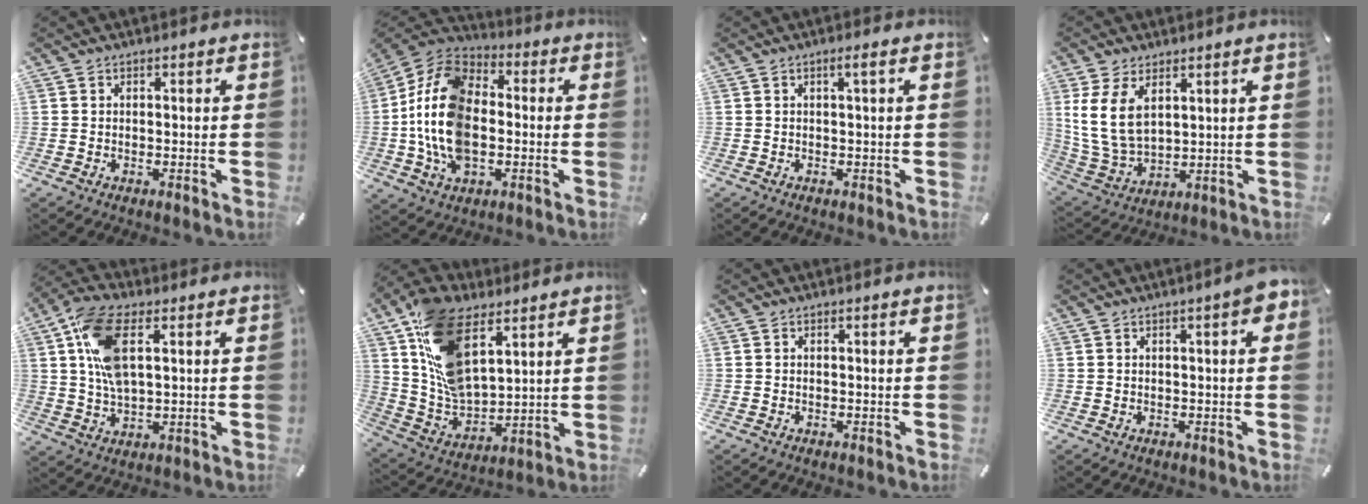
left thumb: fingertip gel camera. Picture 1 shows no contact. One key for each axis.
{"total": 17.7, "fx": -2.3, "fy": 12.0, "fz": 12.8, "tx": -0.299, "ty": 0.008, "tz": -0.046}
{"total": 2.2, "fx": 0.4, "fy": 0.1, "fz": 2.1, "tx": -0.040, "ty": 0.000, "tz": 0.005}
{"total": 10.6, "fx": 4.5, "fy": 6.7, "fz": 7.0, "tx": -0.168, "ty": -0.018, "tz": 0.084}
{"total": 13.0, "fx": 3.9, "fy": 6.4, "fz": 10.6, "tx": -0.231, "ty": 0.000, "tz": 0.073}
{"total": 18.3, "fx": 9.2, "fy": 10.7, "fz": 11.7, "tx": -0.250, "ty": -0.037, "tz": 0.171}
{"total": 0.0}
{"total": 4.7, "fx": 1.6, "fy": 1.1, "fz": 4.2, "tx": -0.064, "ty": 0.001, "tz": 0.025}